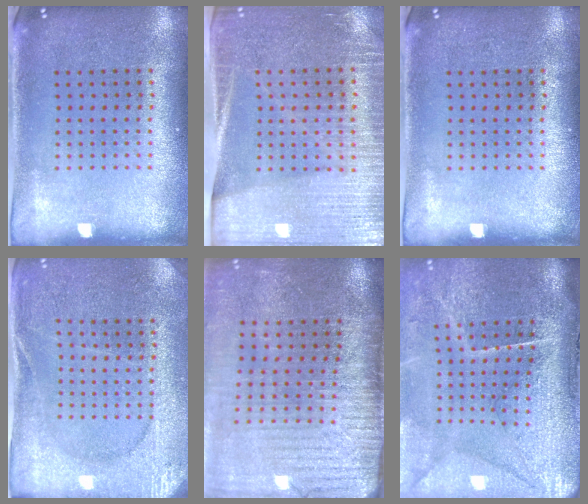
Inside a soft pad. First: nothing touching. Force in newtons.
{"total": 3.4, "press": 3.1, "slide": 1.4}
{"total": 0.0}
{"total": 2.7, "press": 2.7, "slide": 0.3}
{"total": 3.9, "press": 3.4, "slide": 2.0}
{"total": 4.8, "press": 3.9, "slide": 2.7}